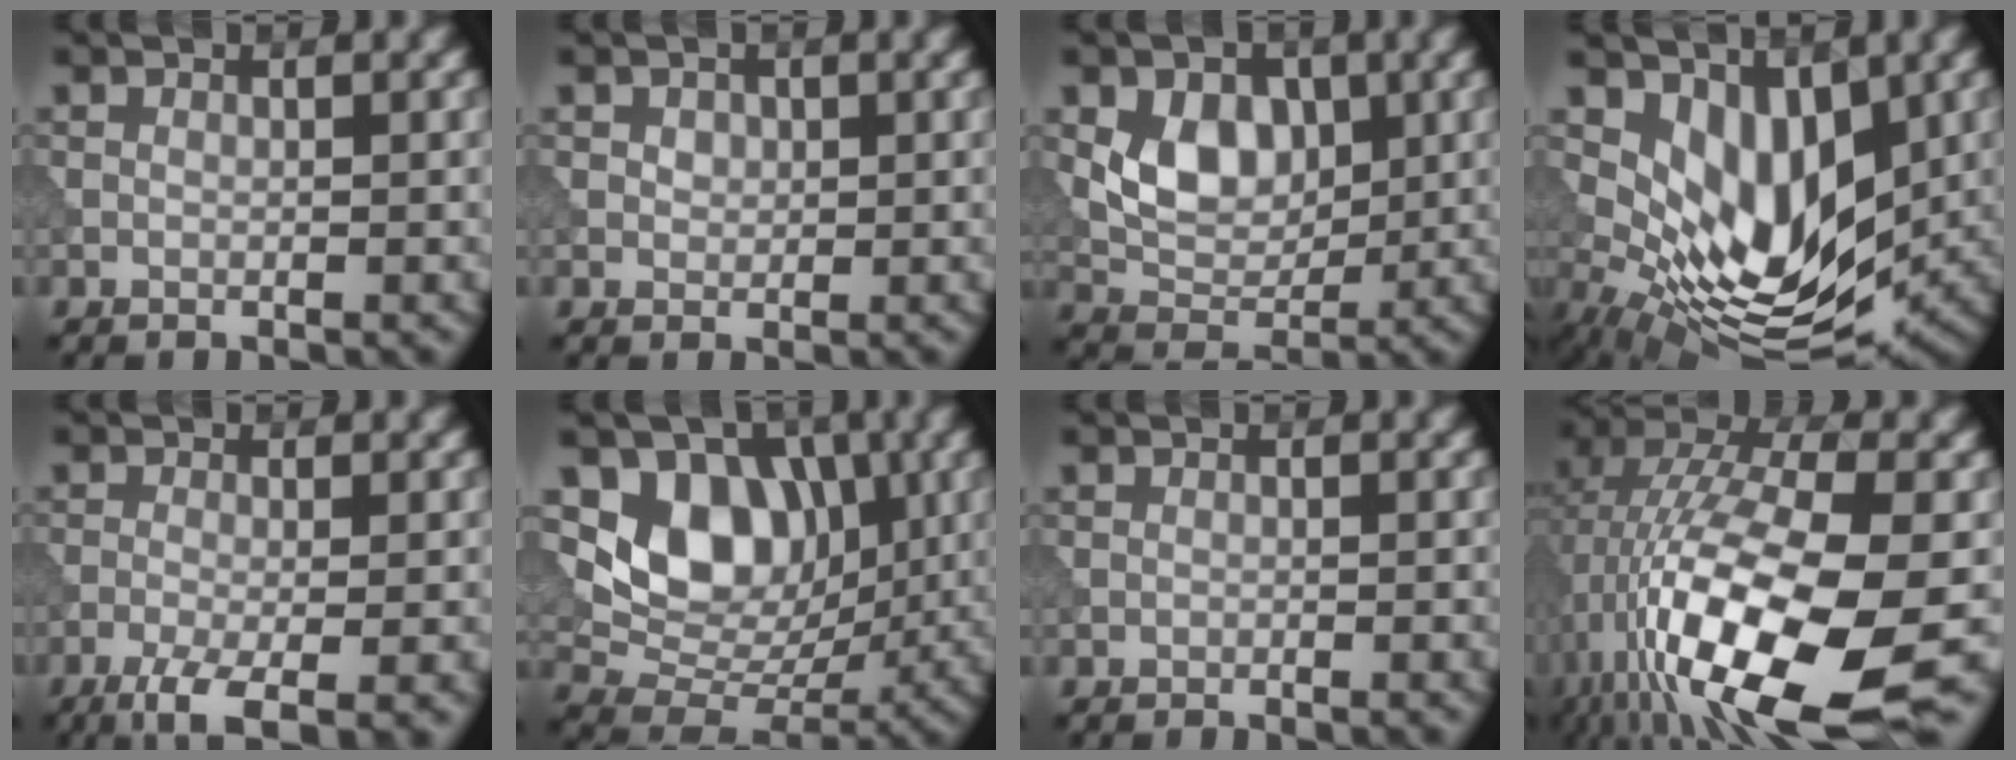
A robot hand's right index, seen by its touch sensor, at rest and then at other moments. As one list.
[{"total": 1.1, "force": [0.6, 0.9, 0.3], "torque": [-0.007, 0.000, 0.014]}, {"total": 4.9, "force": [1.2, 3.7, 3.1], "torque": [-0.055, -0.005, 0.025]}, {"total": 8.1, "force": [1.8, 4.5, 6.4], "torque": [-0.117, -0.019, 0.040]}, {"total": 5.1, "force": [-2.9, 1.4, 4.0], "torque": [-0.076, -0.005, -0.053]}, {"total": 8.0, "force": [2.0, 6.3, 4.5], "torque": [-0.071, -0.015, 0.035]}, {"total": 1.0, "force": [-0.4, 0.3, 0.8], "torque": [-0.007, -0.002, -0.008]}, {"total": 16.6, "force": [-4.1, 5.9, 15.0], "torque": [-0.283, 0.008, -0.069]}]